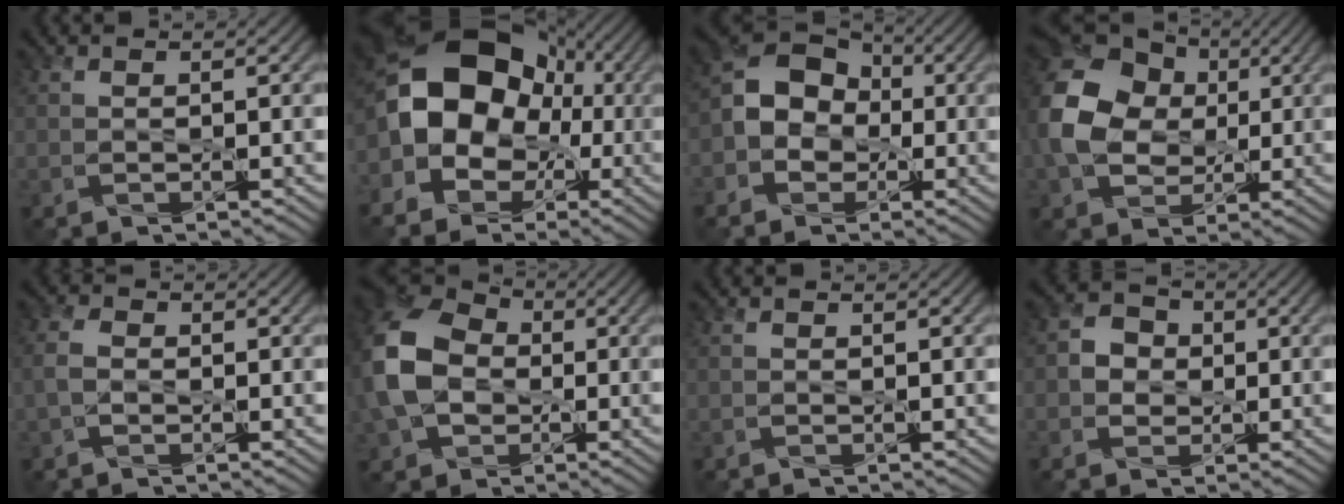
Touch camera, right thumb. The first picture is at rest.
{"total": 17.8, "force": [0.0, 14.3, 10.7], "torque": [-0.212, 0.007, -0.022]}
{"total": 7.3, "force": [-1.3, 6.2, 3.6], "torque": [-0.069, 0.005, -0.040]}
{"total": 13.3, "force": [0.4, 10.8, 7.6], "torque": [-0.190, -0.010, 0.017]}
{"total": 2.4, "force": [-0.7, 1.8, 1.5], "torque": [-0.035, -0.001, -0.012]}
{"total": 13.1, "force": [-0.7, 10.2, 8.1], "torque": [-0.234, -0.015, -0.011]}
{"total": 0.0}
{"total": 3.1, "force": [-0.3, 3.0, 0.7], "torque": [-0.011, 0.002, -0.008]}